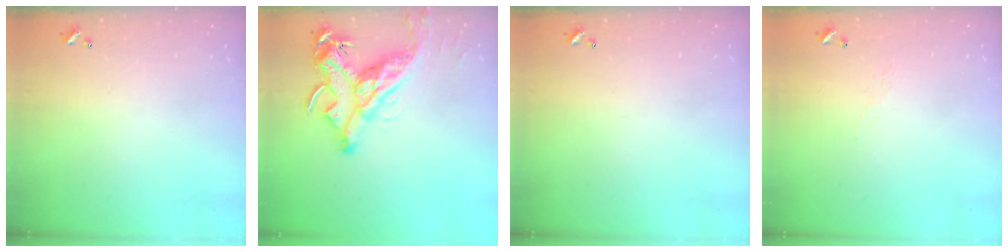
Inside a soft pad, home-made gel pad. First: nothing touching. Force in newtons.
{"total": 14.7, "press": 14.5, "slide": 2.1}
{"total": 0.0}
{"total": 2.9, "press": 2.9, "slide": 0.5}